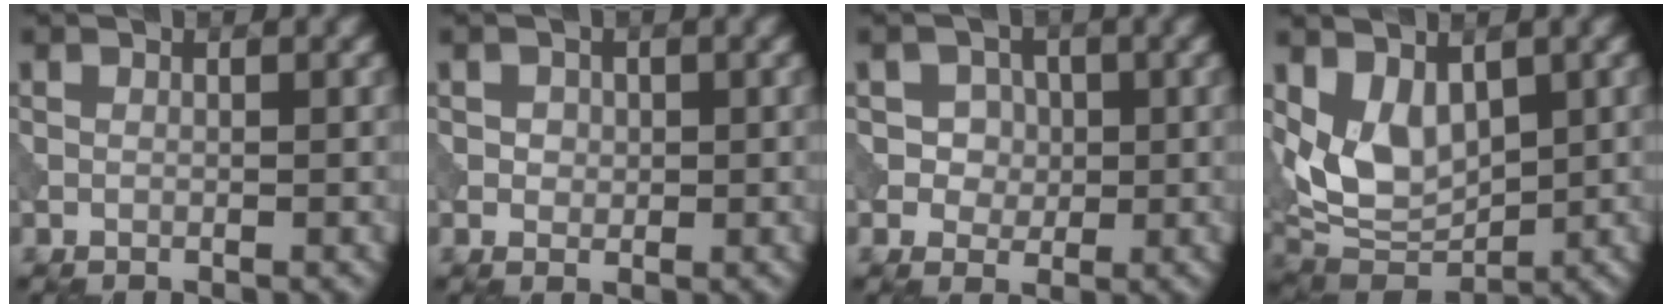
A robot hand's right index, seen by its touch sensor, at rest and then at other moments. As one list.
[{"total": 1.3, "force": [0.2, 1.1, 0.5], "torque": [-0.005, -0.001, 0.004]}, {"total": 3.2, "force": [0.7, 2.9, 1.2], "torque": [-0.012, 0.001, 0.008]}, {"total": 6.3, "force": [1.5, 4.1, 4.5], "torque": [-0.083, -0.016, 0.031]}]